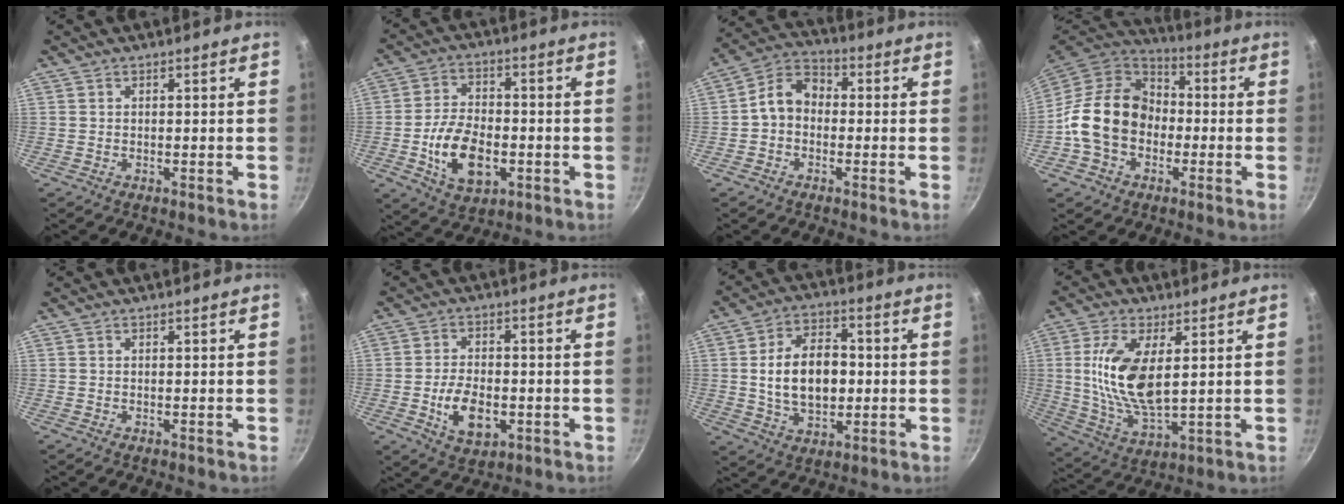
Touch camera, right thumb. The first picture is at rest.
{"total": 12.6, "force": [-3.2, 7.6, 9.5], "torque": [-0.154, 0.013, -0.052]}
{"total": 7.7, "force": [-0.7, 6.0, 4.8], "torque": [-0.061, 0.031, -0.034]}
{"total": 17.7, "force": [-2.3, 13.7, 10.9], "torque": [-0.159, 0.042, -0.055]}
{"total": 0.0}
{"total": 9.2, "force": [-2.3, 5.5, 7.0], "torque": [-0.107, 0.006, -0.033]}
{"total": 14.0, "force": [0.1, 9.1, 10.7], "torque": [-0.153, 0.012, 0.003]}
{"total": 14.3, "force": [2.6, 6.5, 12.4], "torque": [-0.243, -0.016, 0.055]}